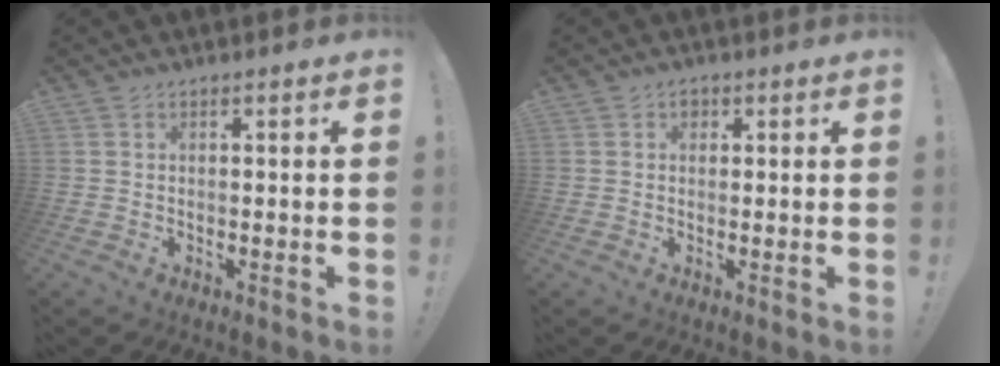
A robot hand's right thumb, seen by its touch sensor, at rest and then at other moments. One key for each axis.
{"total": 1.6, "fx": 0.4, "fy": 1.4, "fz": 0.7, "tx": -0.008, "ty": 0.002, "tz": 0.005}